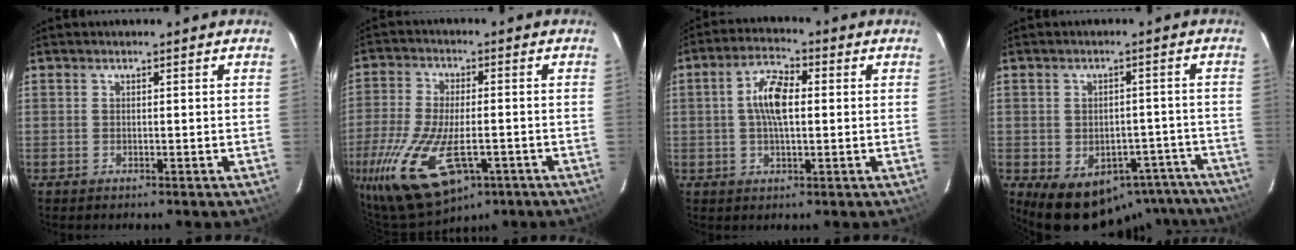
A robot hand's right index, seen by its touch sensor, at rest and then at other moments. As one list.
[{"total": 19.3, "force": [-8.7, 9.0, 14.7], "torque": [-0.322, -0.052, -0.143]}, {"total": 7.2, "force": [0.5, 2.9, 6.5], "torque": [-0.126, 0.016, 0.008]}, {"total": 16.0, "force": [-11.7, 9.4, 5.5], "torque": [-0.094, 0.033, -0.111]}]